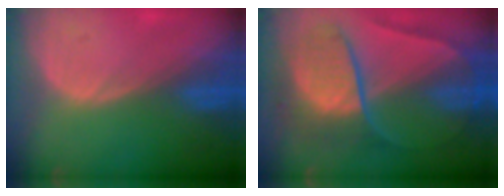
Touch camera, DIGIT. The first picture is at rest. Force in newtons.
{"total": 10.4, "press": 10.3, "slide": 1.1}